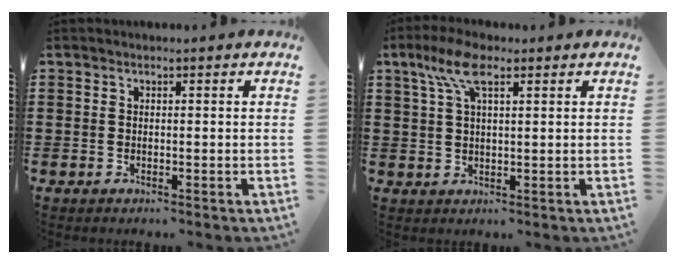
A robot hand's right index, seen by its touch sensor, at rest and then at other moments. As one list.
[{"total": 6.4, "force": [3.2, 2.1, 5.1], "torque": [-0.110, 0.009, 0.056]}]